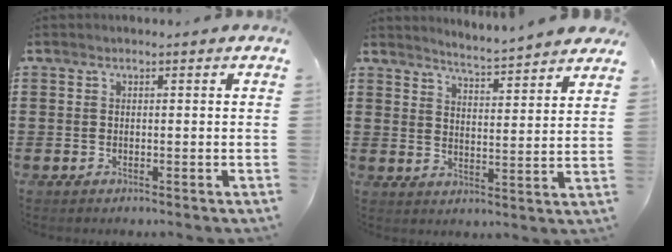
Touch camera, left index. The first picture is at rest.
{"total": 3.9, "force": [3.8, -0.8, 0.4], "torque": [-0.027, -0.033, 0.062]}